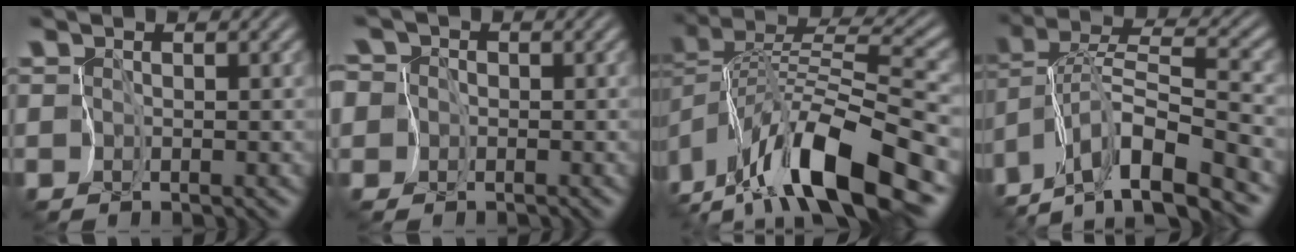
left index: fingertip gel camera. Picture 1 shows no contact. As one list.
[{"total": 5.9, "force": [-0.5, 5.5, 2.1], "torque": [-0.064, 0.015, -0.063]}, {"total": 12.8, "force": [-7.8, 3.1, 9.7], "torque": [-0.183, 0.019, -0.150]}, {"total": 9.0, "force": [-6.7, 1.3, 5.9], "torque": [-0.107, 0.015, -0.134]}]